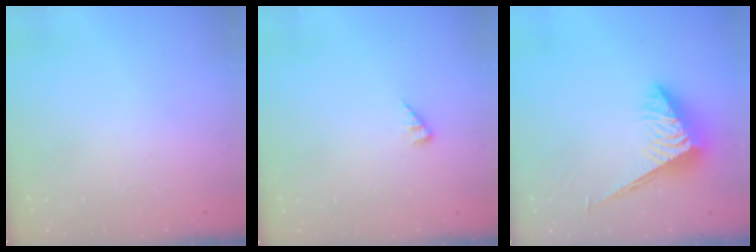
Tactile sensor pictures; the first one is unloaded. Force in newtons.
{"total": 2.7, "press": 2.7, "slide": 0.4}
{"total": 4.9, "press": 4.9, "slide": 0.2}